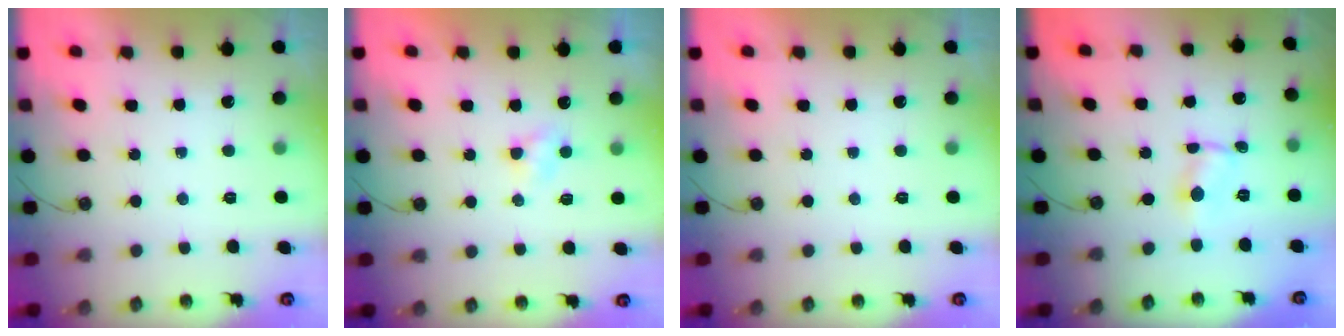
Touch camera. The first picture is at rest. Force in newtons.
{"total": 3.7, "press": 3.7, "slide": 0.3}
{"total": 0.0}
{"total": 0.9, "press": 0.9, "slide": 0.1}